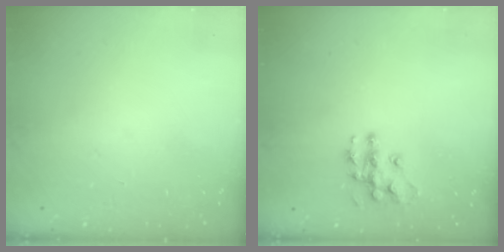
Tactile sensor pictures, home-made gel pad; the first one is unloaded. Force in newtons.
{"total": 10.6, "press": 10.6, "slide": 0.6}